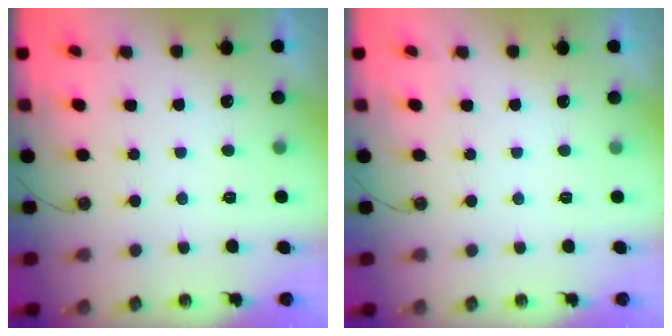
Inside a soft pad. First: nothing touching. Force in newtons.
{"total": 0.0}